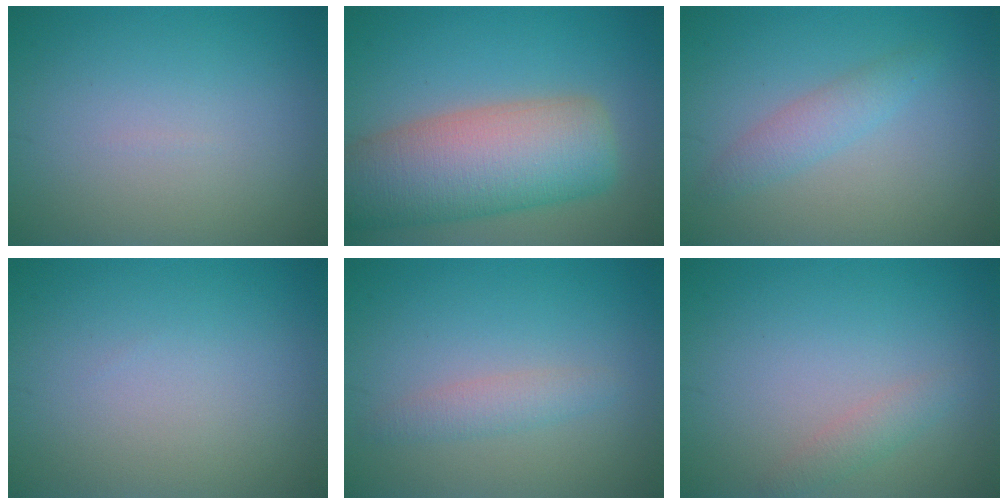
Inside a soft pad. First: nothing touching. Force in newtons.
{"total": 10.7, "press": 10.7, "slide": 0.7}
{"total": 2.1, "press": 2.1, "slide": 0.2}
{"total": 0.0}
{"total": 1.8, "press": 1.8, "slide": 0.1}
{"total": 1.4, "press": 1.4, "slide": 0.0}